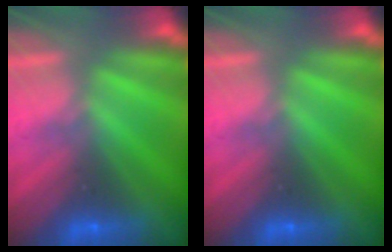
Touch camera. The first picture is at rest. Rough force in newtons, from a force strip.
{"total": 0.0}